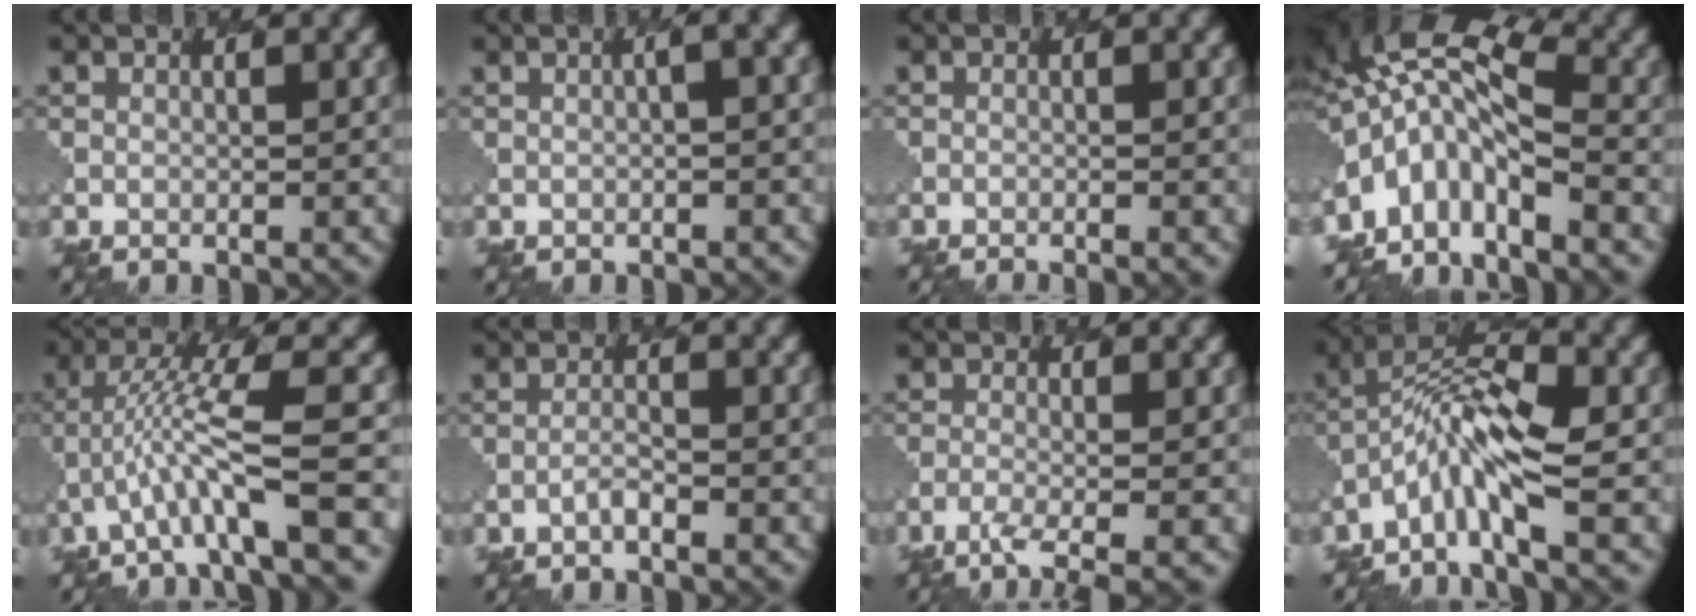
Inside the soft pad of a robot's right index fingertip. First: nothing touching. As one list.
[{"total": 2.9, "force": [0.0, 0.8, 2.7], "torque": [-0.027, 0.010, -0.003]}, {"total": 1.6, "force": [-1.0, 0.4, 1.1], "torque": [-0.004, 0.006, -0.016]}, {"total": 7.2, "force": [-2.7, 3.6, 5.7], "torque": [-0.100, 0.010, -0.068]}, {"total": 5.6, "force": [-2.0, 0.5, 5.1], "torque": [-0.109, 0.012, -0.036]}, {"total": 0.8, "force": [-0.5, 0.2, 0.6], "torque": [-0.013, 0.005, -0.012]}, {"total": 3.5, "force": [-1.7, 0.8, 2.9], "torque": [-0.048, -0.002, -0.041]}, {"total": 5.8, "force": [-2.5, 1.4, 5.1], "torque": [-0.098, 0.017, -0.057]}]